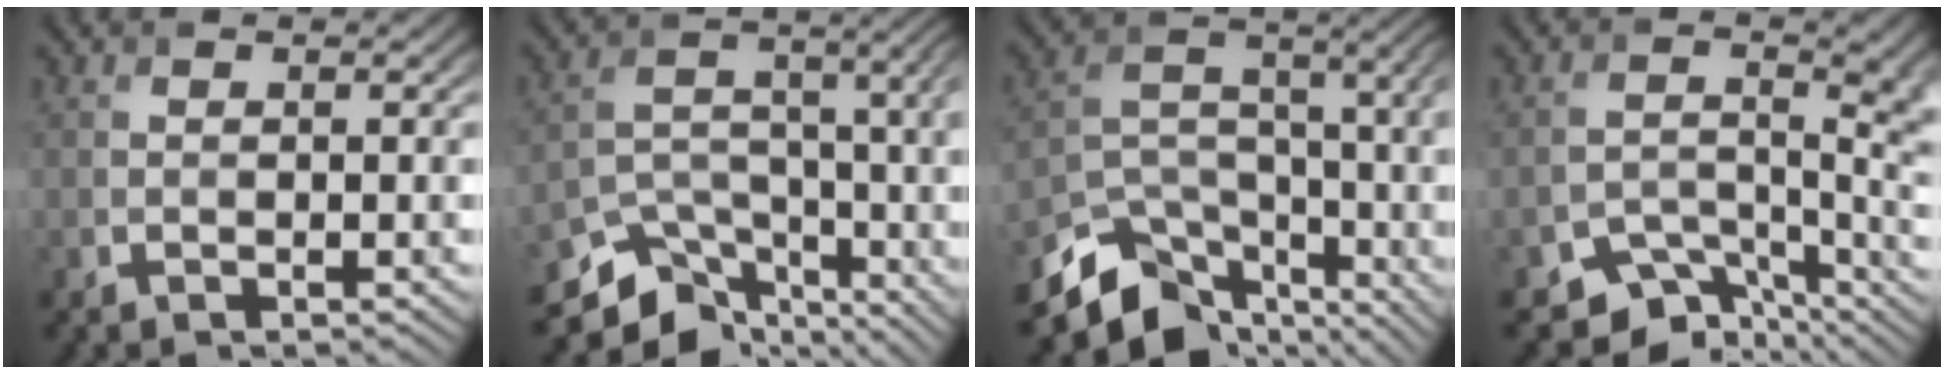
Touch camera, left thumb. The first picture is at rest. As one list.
[{"total": 11.9, "force": [-8.6, 5.8, 5.9], "torque": [-0.122, -0.029, -0.139]}, {"total": 13.6, "force": [-9.2, 6.9, 7.4], "torque": [-0.169, -0.027, -0.148]}, {"total": 6.8, "force": [-3.8, 3.9, 4.2], "torque": [-0.053, -0.017, -0.066]}]